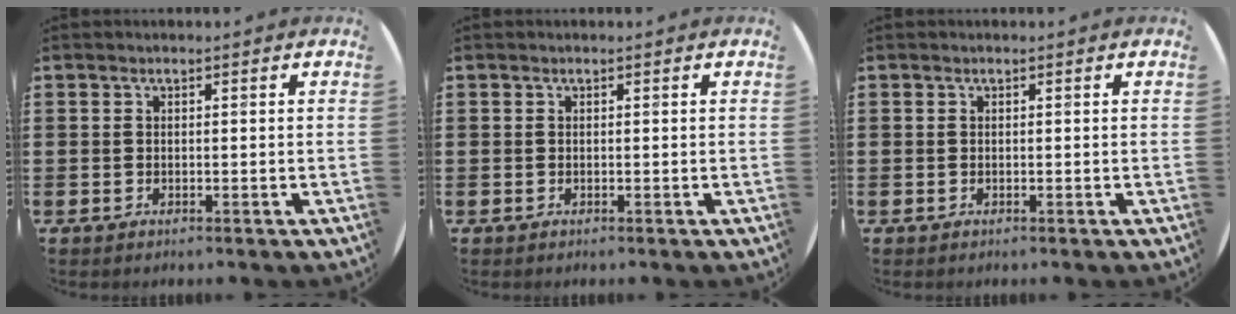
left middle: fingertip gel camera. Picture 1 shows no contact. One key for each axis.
{"total": 0.0}
{"total": 0.0}